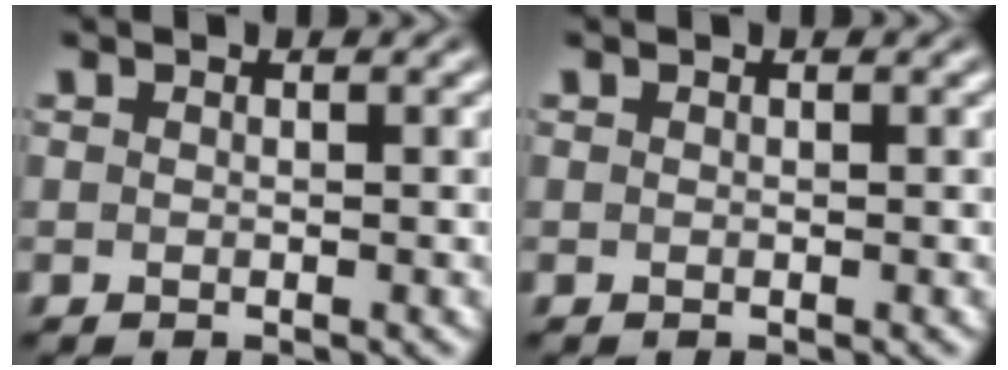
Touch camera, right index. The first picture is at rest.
{"total": 0.0}